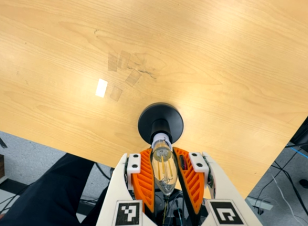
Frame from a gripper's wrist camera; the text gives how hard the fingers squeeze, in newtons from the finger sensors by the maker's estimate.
{"total": 18.1, "left": 16.9, "right": 19.4}